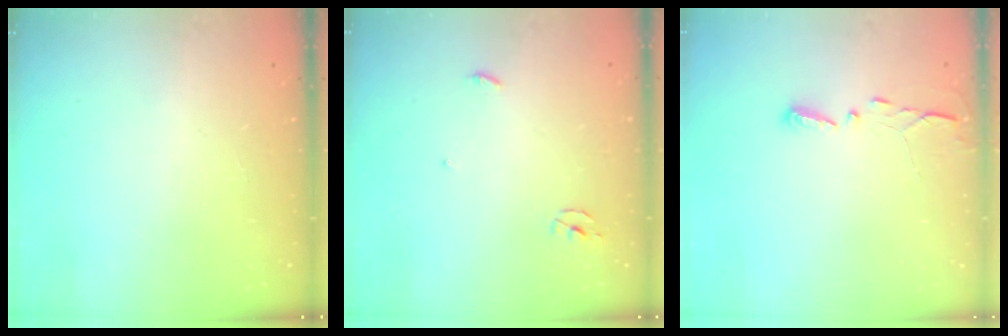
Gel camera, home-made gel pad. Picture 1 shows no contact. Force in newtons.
{"total": 2.5, "press": 2.5, "slide": 0.1}
{"total": 2.9, "press": 2.9, "slide": 0.4}